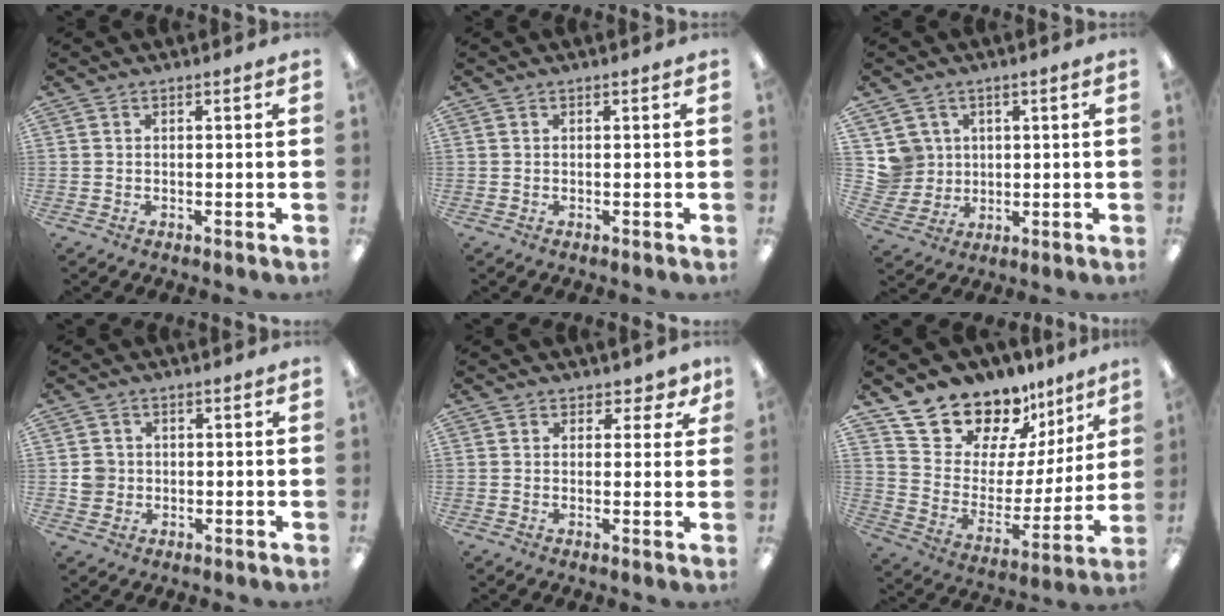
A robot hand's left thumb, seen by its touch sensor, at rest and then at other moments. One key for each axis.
{"total": 0.0}
{"total": 6.9, "fx": 2.6, "fy": 6.4, "fz": -0.2, "tx": -0.012, "ty": -0.002, "tz": 0.057}
{"total": 3.9, "fx": 0.0, "fy": 3.9, "fz": 0.8, "tx": -0.004, "ty": 0.003, "tz": -0.002}
{"total": 3.2, "fx": 1.8, "fy": 2.5, "fz": 1.0, "tx": 0.001, "ty": -0.007, "tz": 0.029}
{"total": 17.2, "fx": 15.1, "fy": 7.6, "fz": 3.2, "tx": -0.076, "ty": -0.130, "tz": 0.278}